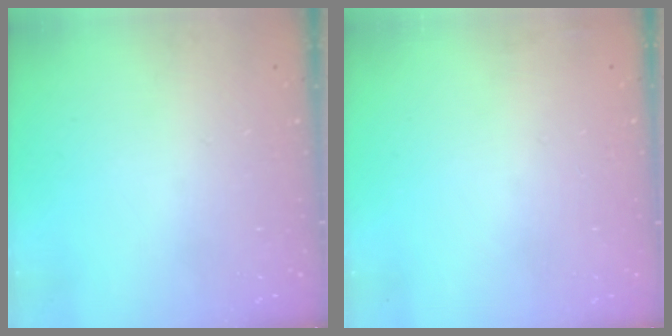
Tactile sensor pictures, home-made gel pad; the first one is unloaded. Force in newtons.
{"total": 2.9, "press": 2.4, "slide": 1.6}